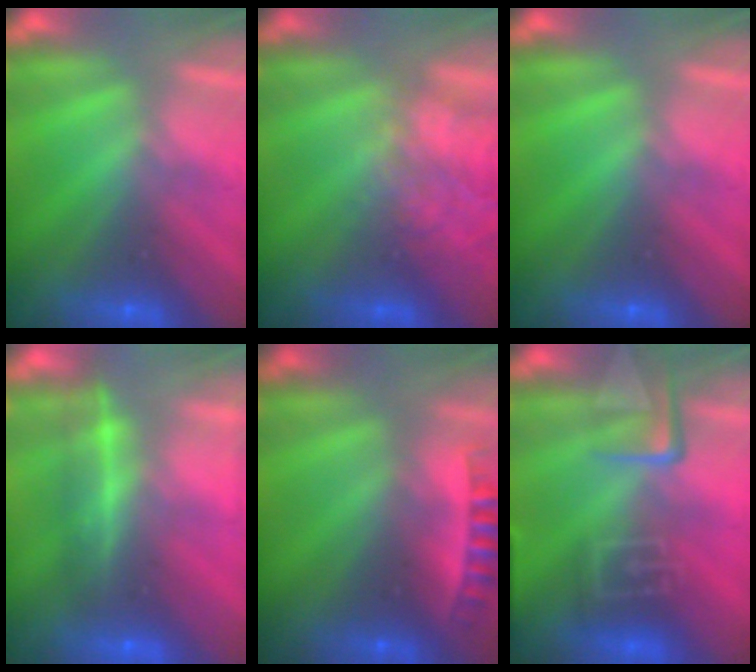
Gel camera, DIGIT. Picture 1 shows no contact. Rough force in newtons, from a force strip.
{"total": 2.1}
{"total": 0.0}
{"total": 2.1}
{"total": 2.4}
{"total": 9.1}